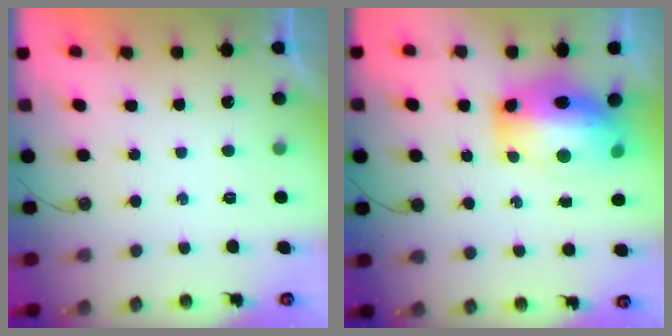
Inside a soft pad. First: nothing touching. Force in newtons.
{"total": 17.2, "press": 17.2, "slide": 1.6}